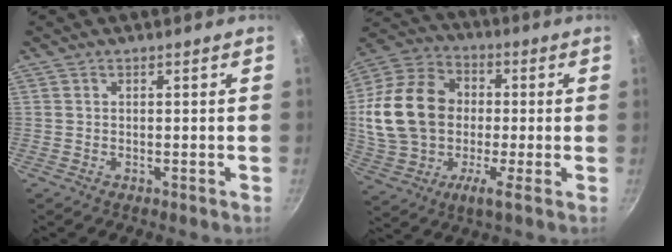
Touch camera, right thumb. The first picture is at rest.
{"total": 19.1, "force": [0.8, 13.2, 13.7], "torque": [-0.253, 0.032, -0.002]}